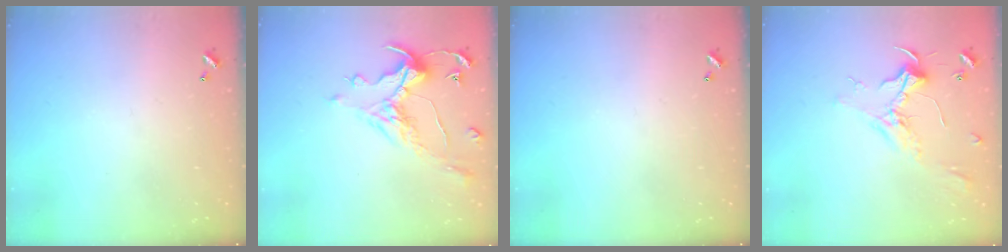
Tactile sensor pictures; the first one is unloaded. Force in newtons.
{"total": 1.0, "press": 0.2, "slide": 1.0}
{"total": 0.0}
{"total": 2.5, "press": 2.3, "slide": 0.8}